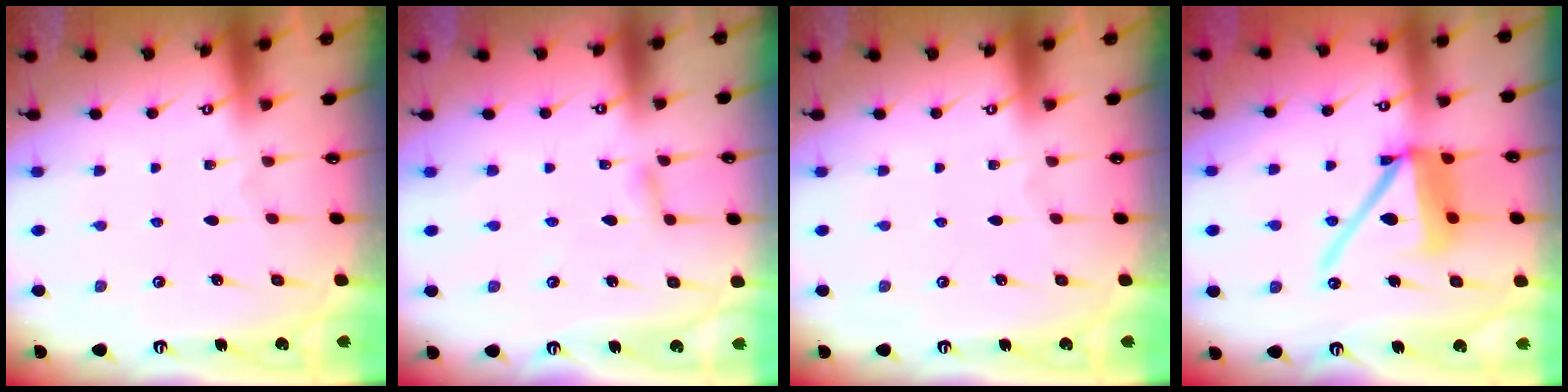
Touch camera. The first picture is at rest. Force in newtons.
{"total": 3.8, "press": 3.7, "slide": 0.4}
{"total": 0.0}
{"total": 14.8, "press": 14.6, "slide": 2.4}